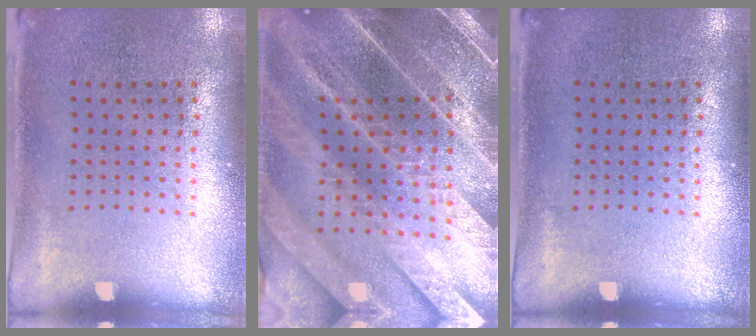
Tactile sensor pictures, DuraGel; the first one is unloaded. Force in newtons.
{"total": 5.6, "press": 4.7, "slide": 3.0}
{"total": 0.0}